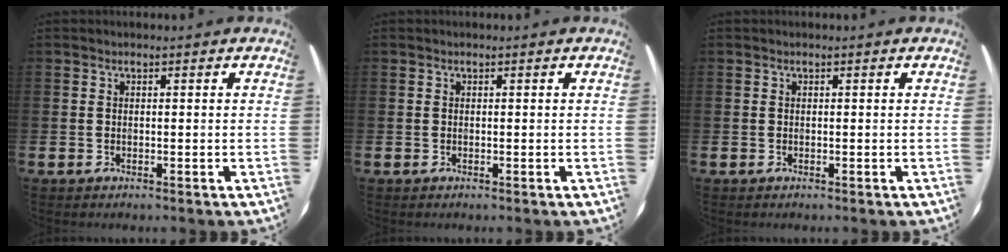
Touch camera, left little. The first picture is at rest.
{"total": 0.0}
{"total": 0.0}